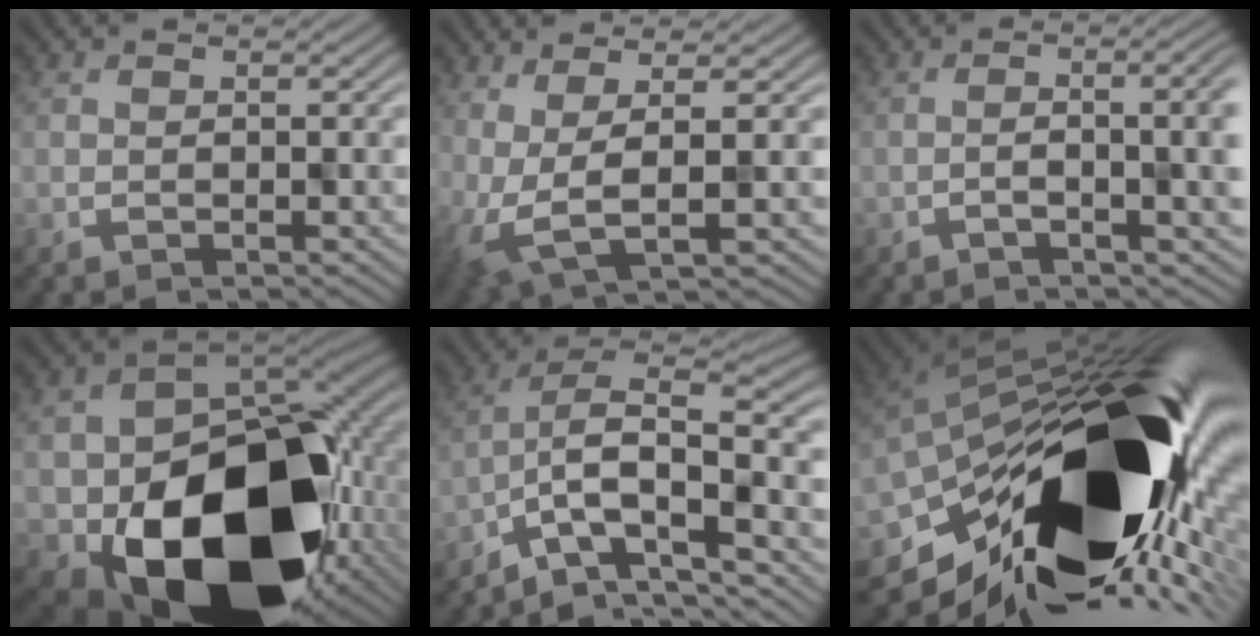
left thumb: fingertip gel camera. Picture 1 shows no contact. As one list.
[{"total": 6.1, "force": [1.3, 1.5, 5.8], "torque": [-0.105, -0.003, 0.023]}, {"total": 5.1, "force": [-1.3, 0.5, 4.9], "torque": [-0.048, 0.018, -0.026]}, {"total": 19.7, "force": [-5.2, 14.4, 12.4], "torque": [-0.231, -0.078, -0.057]}, {"total": 10.6, "force": [-4.2, 5.5, 7.9], "torque": [-0.134, -0.006, -0.082]}, {"total": 20.0, "force": [-4.0, 9.9, 16.9], "torque": [-0.316, -0.064, -0.049]}]